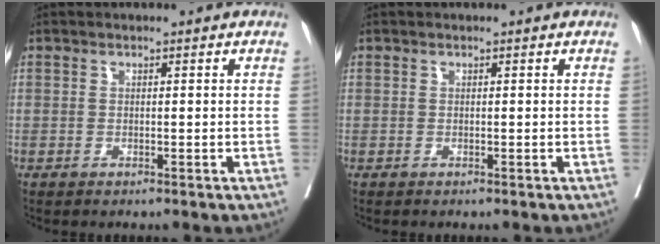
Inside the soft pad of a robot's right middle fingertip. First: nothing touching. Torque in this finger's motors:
{"motor_torque": [-0.45, 0.26, -0.03, 0.00]}